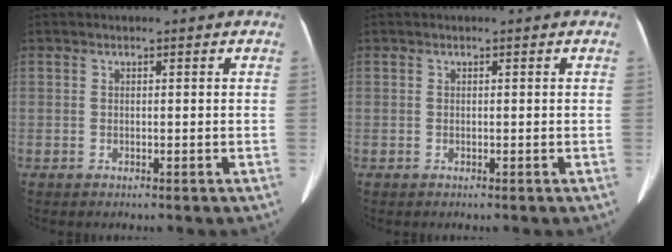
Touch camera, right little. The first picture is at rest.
{"total": 0.0}